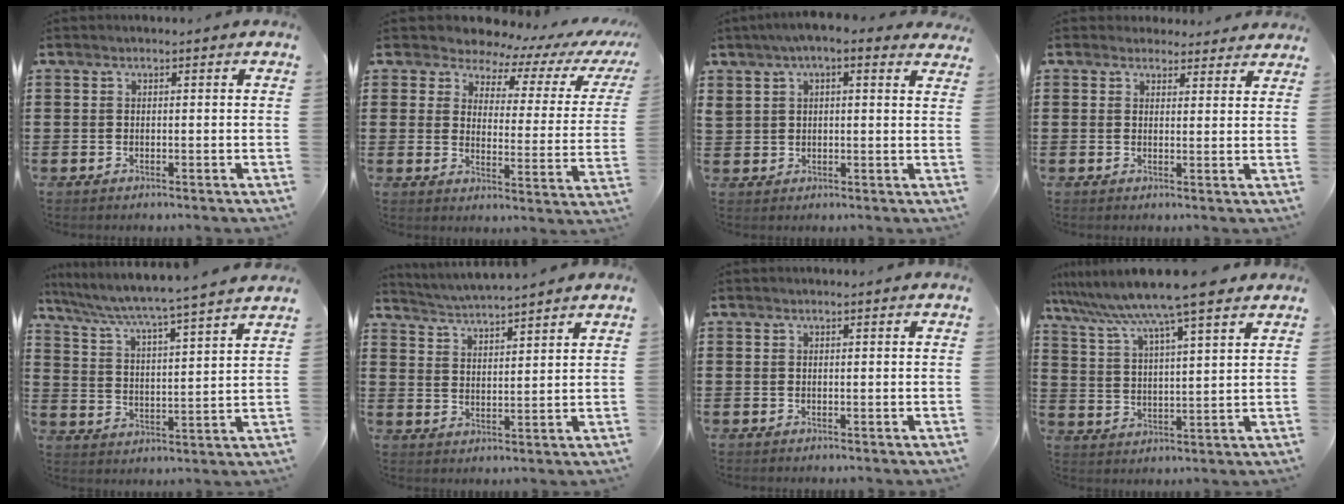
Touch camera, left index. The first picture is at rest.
{"total": 4.8, "force": [4.3, 1.9, 1.0], "torque": [-0.044, -0.033, 0.069]}
{"total": 3.9, "force": [2.8, 1.7, 2.2], "torque": [-0.051, 0.001, 0.048]}
{"total": 2.7, "force": [2.5, 1.1, 0.1], "torque": [-0.002, -0.005, 0.046]}
{"total": 4.4, "force": [3.9, -1.0, 1.9], "torque": [-0.057, -0.040, 0.054]}
{"total": 3.6, "force": [3.5, -0.7, 0.3], "torque": [-0.022, -0.024, 0.059]}
{"total": 0.0}
{"total": 8.8, "force": [7.4, -1.0, 4.6], "torque": [-0.115, -0.041, 0.121]}